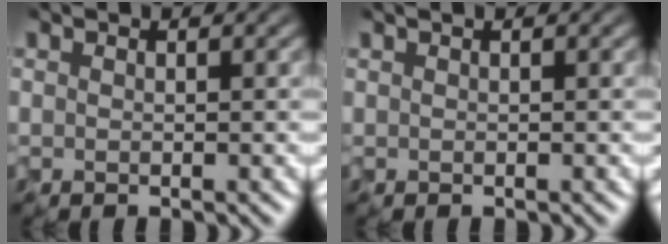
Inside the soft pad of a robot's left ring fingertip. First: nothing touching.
{"total": 1.3, "force": [0.8, 0.6, 0.9], "torque": [-0.003, 0.010, -0.006]}